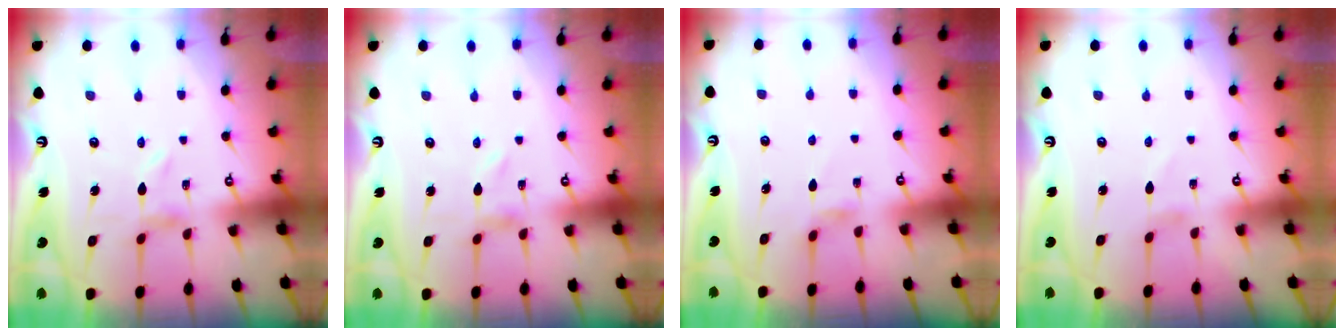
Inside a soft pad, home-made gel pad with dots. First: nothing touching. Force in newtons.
{"total": 0.0}
{"total": 1.7, "press": 1.7, "slide": 0.3}
{"total": 1.1, "press": 1.1, "slide": 0.1}